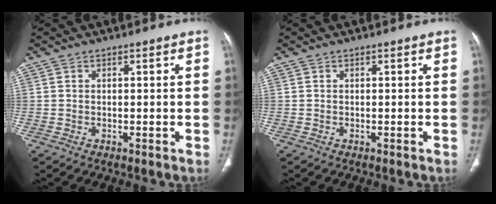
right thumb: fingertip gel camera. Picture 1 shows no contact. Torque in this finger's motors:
{"motor_torque": [-0.02, -0.19, 0.61, -0.07, -0.02]}